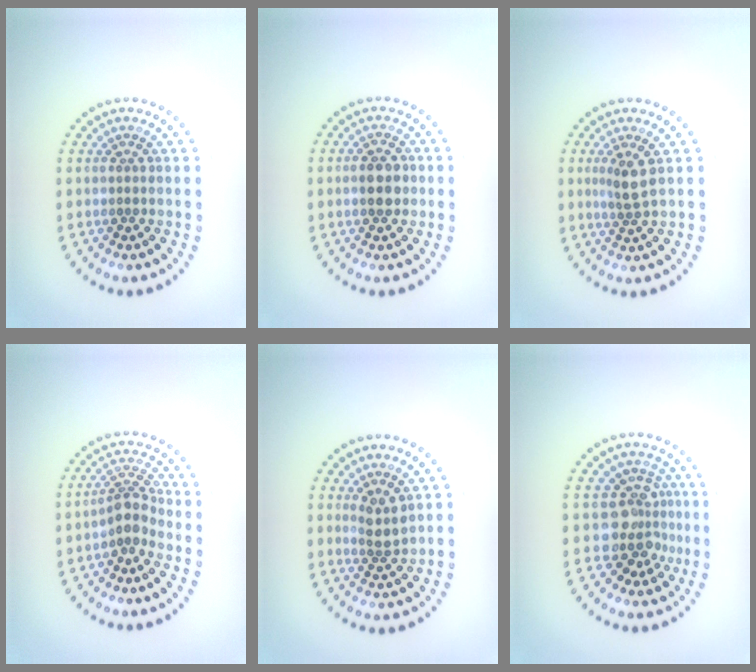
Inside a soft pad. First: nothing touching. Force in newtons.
{"total": 2.5, "press": 2.5, "slide": 0.1}
{"total": 2.2, "press": 1.7, "slide": 1.4}
{"total": 2.8, "press": 2.1, "slide": 1.8}
{"total": 2.2, "press": 1.8, "slide": 1.2}
{"total": 3.7, "press": 2.8, "slide": 2.4}